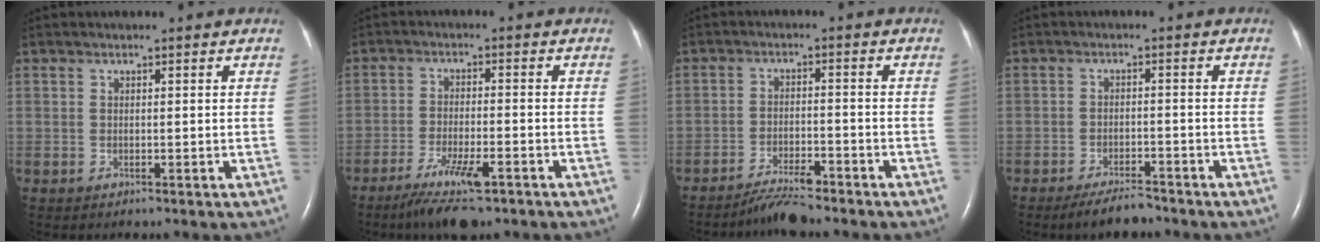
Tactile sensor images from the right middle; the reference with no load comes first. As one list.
[{"total": 7.7, "force": [-5.0, 1.2, 5.7], "torque": [-0.113, -0.016, -0.083]}, {"total": 4.6, "force": [-4.2, 0.3, 1.9], "torque": [-0.040, -0.014, -0.076]}, {"total": 4.6, "force": [-4.0, 1.0, 2.1], "torque": [-0.043, -0.007, -0.068]}]